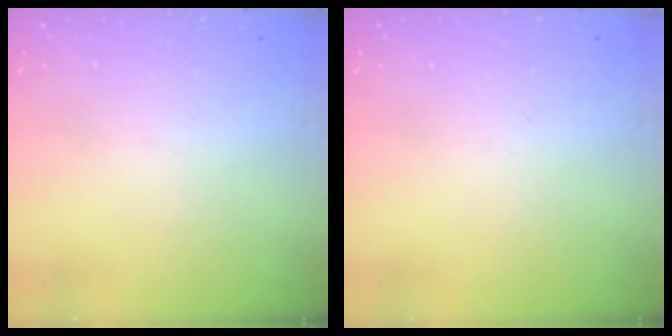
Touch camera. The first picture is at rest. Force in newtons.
{"total": 0.0}